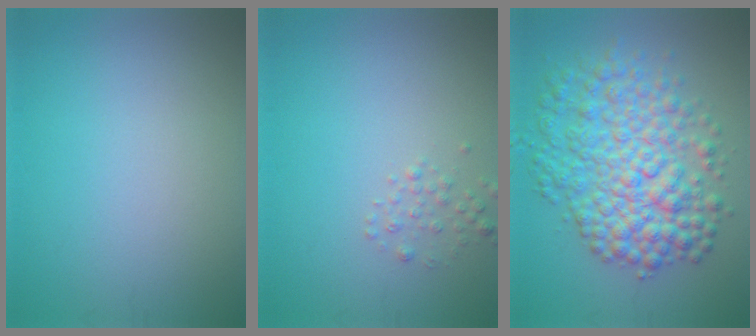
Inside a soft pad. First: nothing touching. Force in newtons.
{"total": 1.2, "press": 1.2, "slide": 0.1}
{"total": 8.1, "press": 8.1, "slide": 0.1}